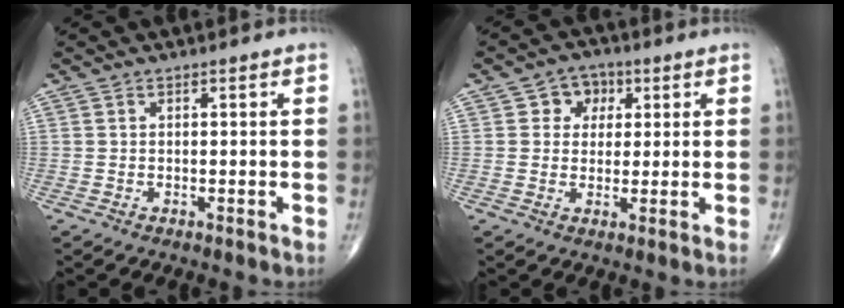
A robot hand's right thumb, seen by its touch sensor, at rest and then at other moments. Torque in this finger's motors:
{"motor_torque": [-0.19, 0.24, -0.16, 0.09, 0.02]}